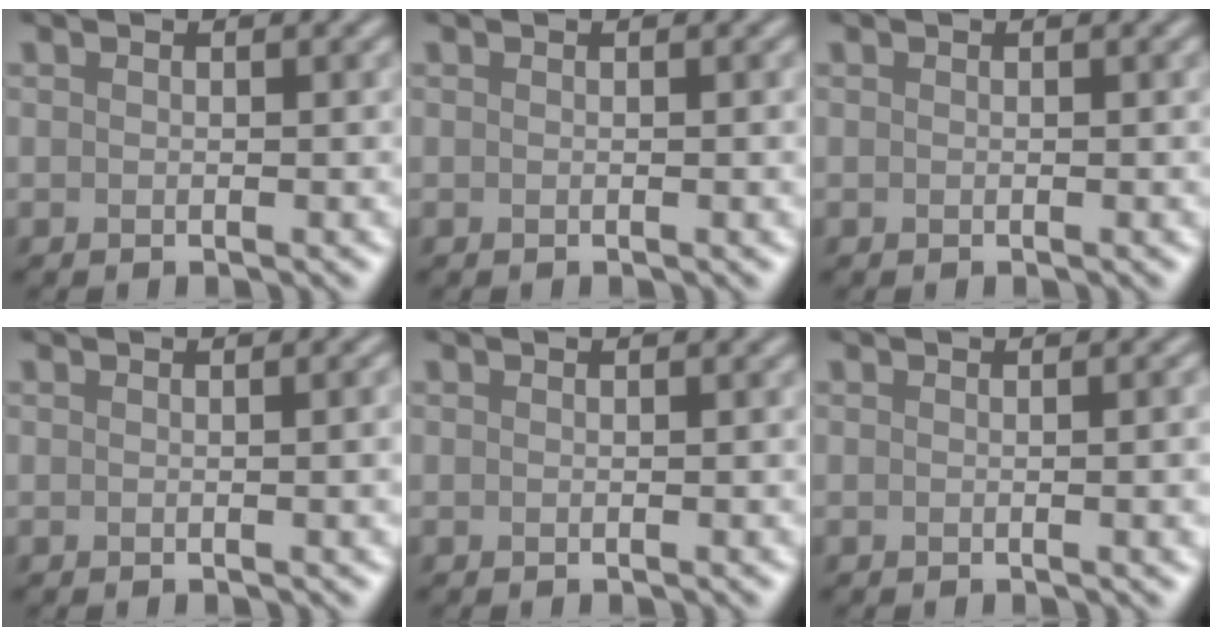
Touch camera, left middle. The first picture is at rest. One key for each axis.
{"total": 0.7, "fx": 0.0, "fy": 0.2, "fz": 0.6, "tx": -0.004, "ty": 0.003, "tz": -0.001}
{"total": 0.0}
{"total": 2.2, "fx": 0.1, "fy": 0.7, "fz": 2.1, "tx": -0.018, "ty": 0.004, "tz": -0.004}
{"total": 0.0}
{"total": 3.2, "fx": 0.0, "fy": 1.1, "fz": 3.0, "tx": -0.021, "ty": 0.006, "tz": -0.003}